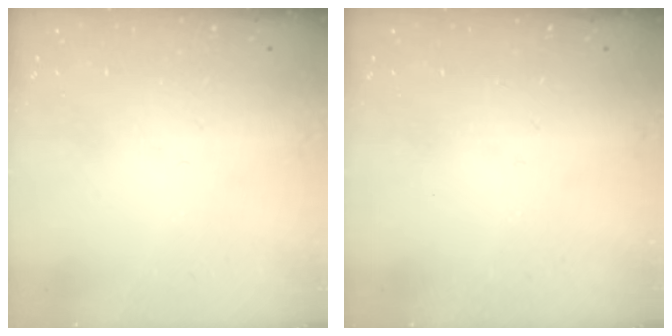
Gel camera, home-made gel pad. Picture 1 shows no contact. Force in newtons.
{"total": 0.0}